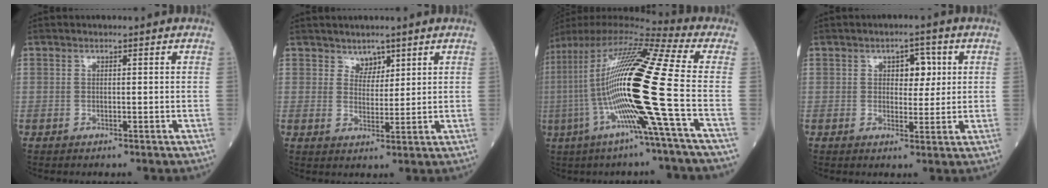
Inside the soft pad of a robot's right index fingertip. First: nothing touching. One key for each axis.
{"total": 2.5, "fx": 2.0, "fy": 1.4, "fz": 0.5, "tx": -0.003, "ty": -0.003, "tz": 0.035}
{"total": 22.0, "fx": -3.6, "fy": -1.2, "fz": 21.6, "tx": -0.438, "ty": -0.016, "tz": -0.093}
{"total": 4.0, "fx": 1.2, "fy": 2.2, "fz": 3.0, "tx": -0.036, "ty": 0.008, "tz": 0.018}